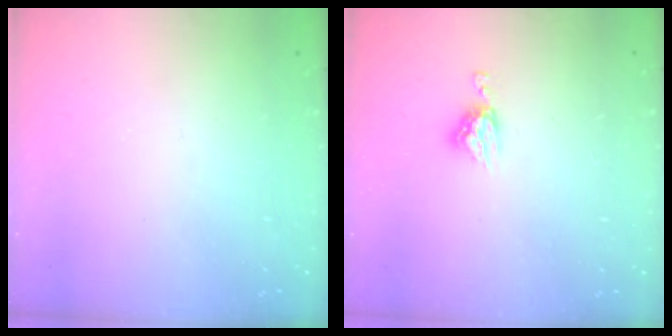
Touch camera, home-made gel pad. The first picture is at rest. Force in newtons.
{"total": 6.4, "press": 6.4, "slide": 0.4}